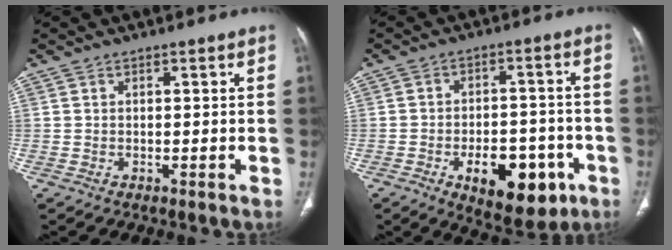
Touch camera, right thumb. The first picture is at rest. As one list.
[{"total": 13.7, "force": [-5.8, 7.5, 10.0], "torque": [-0.105, 0.028, -0.071]}]